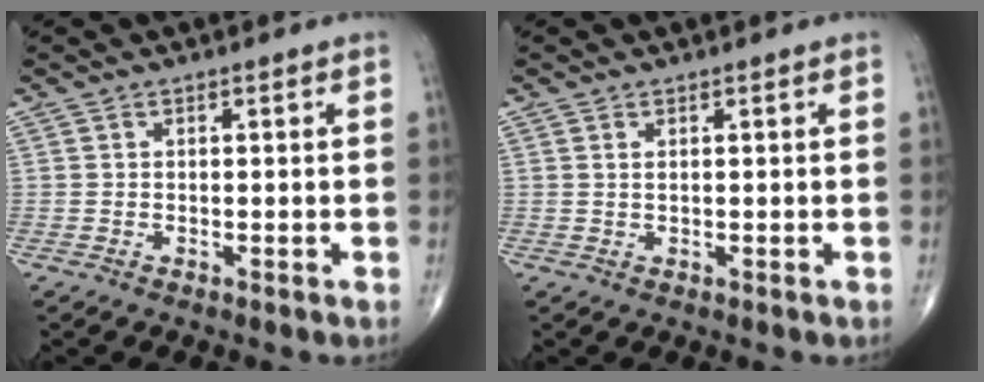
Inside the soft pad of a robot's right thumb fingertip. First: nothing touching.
{"total": 0.8, "force": [0.4, 0.3, 0.6], "torque": [-0.015, 0.002, 0.008]}